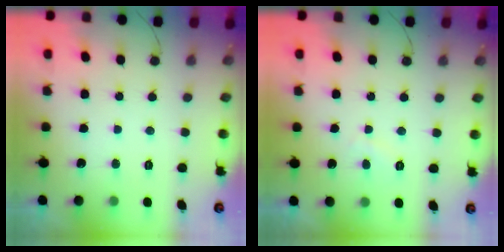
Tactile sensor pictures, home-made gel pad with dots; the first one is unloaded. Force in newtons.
{"total": 1.2, "press": 1.1, "slide": 0.5}